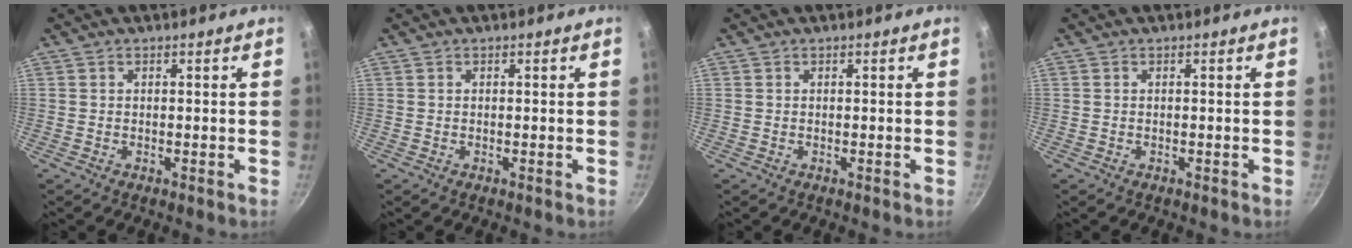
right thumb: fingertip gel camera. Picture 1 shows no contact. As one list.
[{"total": 0.0}, {"total": 0.0}, {"total": 0.0}]